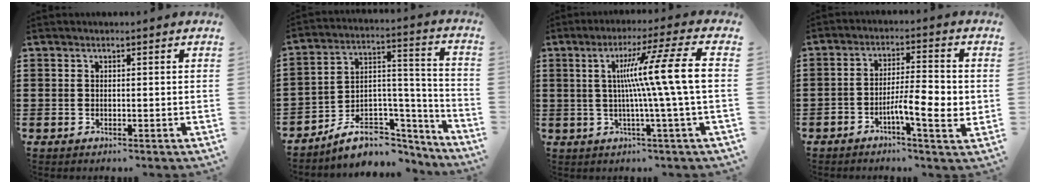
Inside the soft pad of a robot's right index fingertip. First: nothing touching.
{"total": 9.6, "force": [-7.4, 5.2, 3.2], "torque": [-0.047, 0.028, -0.127]}
{"total": 11.9, "force": [0.8, -1.1, 11.8], "torque": [-0.209, -0.003, 0.000]}
{"total": 7.4, "force": [-2.3, 1.7, 6.8], "torque": [-0.120, 0.000, -0.039]}